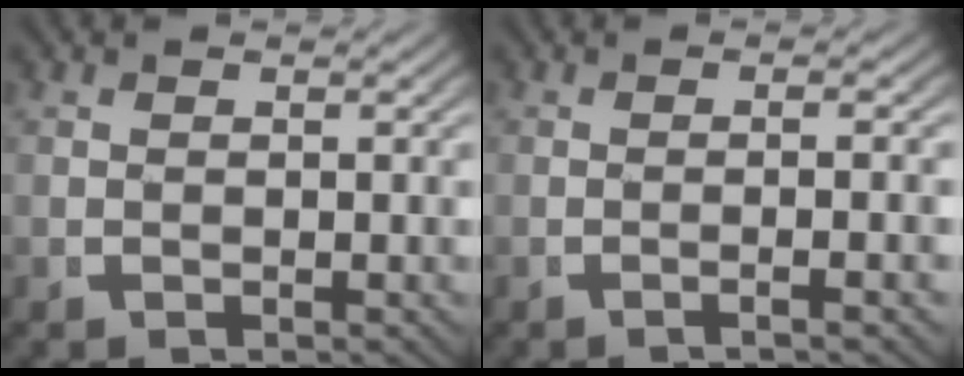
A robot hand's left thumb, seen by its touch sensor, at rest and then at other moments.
{"total": 2.3, "force": [-0.8, -0.2, 2.2], "torque": [-0.041, 0.008, -0.015]}